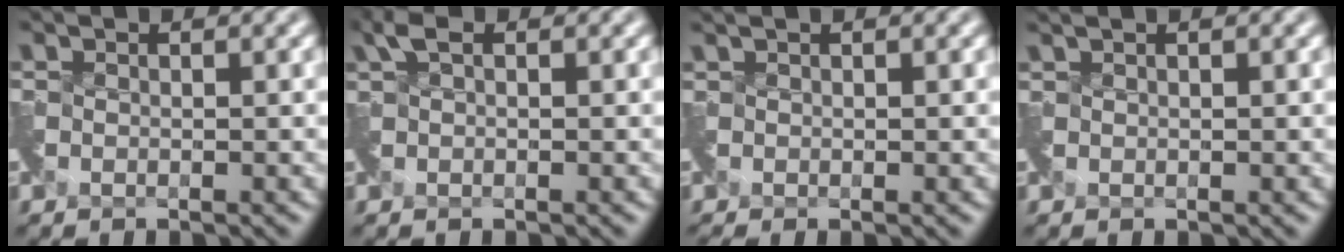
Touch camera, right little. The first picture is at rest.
{"total": 1.0, "force": [0.6, 0.6, 0.5], "torque": [-0.012, 0.003, 0.010]}
{"total": 1.5, "force": [0.3, 0.3, 1.5], "torque": [-0.030, 0.002, 0.004]}
{"total": 1.0, "force": [0.8, 0.1, 0.7], "torque": [-0.013, 0.009, 0.013]}